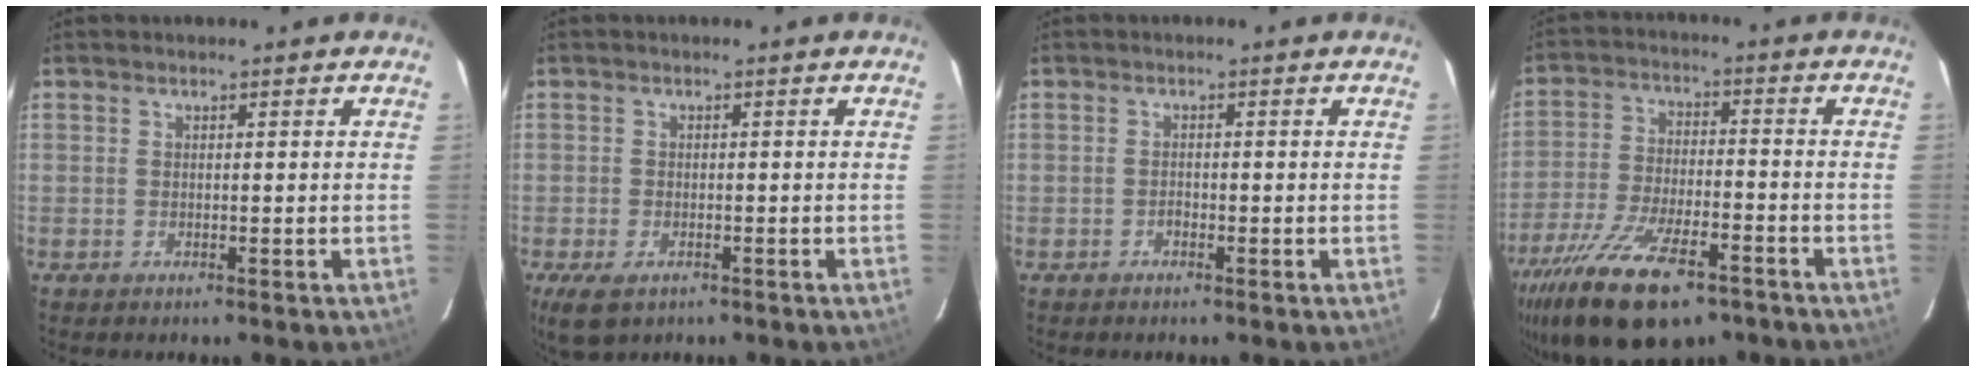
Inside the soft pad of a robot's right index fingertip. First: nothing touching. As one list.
[{"total": 5.3, "force": [-3.0, 3.0, 3.2], "torque": [-0.073, -0.018, -0.052]}, {"total": 0.9, "force": [-0.6, 0.5, 0.4], "torque": [-0.008, 0.002, -0.012]}, {"total": 19.7, "force": [-13.0, 7.5, 12.7], "torque": [-0.258, -0.043, -0.219]}]